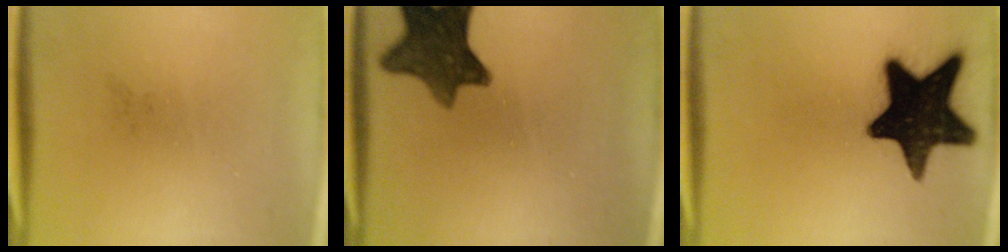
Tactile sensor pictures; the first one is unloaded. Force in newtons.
{"total": 10.9}
{"total": 19.2}